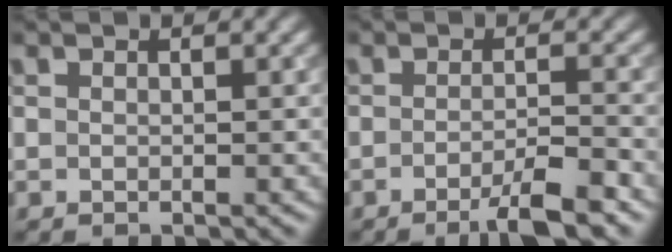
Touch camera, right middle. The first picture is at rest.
{"total": 4.2, "force": [-2.4, 0.8, 3.4], "torque": [-0.051, -0.002, -0.045]}